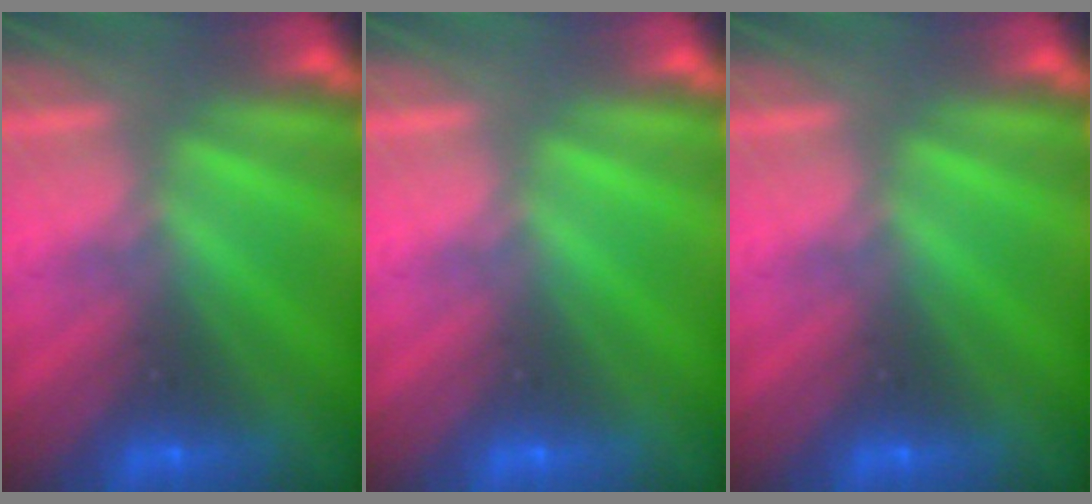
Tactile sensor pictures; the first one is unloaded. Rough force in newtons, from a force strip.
{"total": 0.0}
{"total": 0.0}